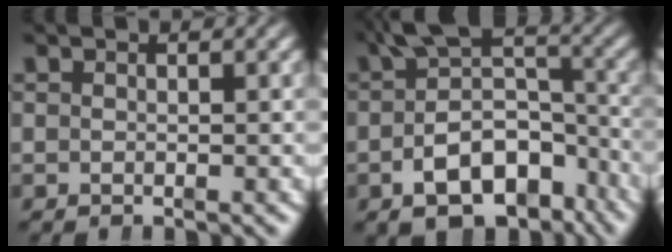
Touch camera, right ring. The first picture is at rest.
{"total": 9.1, "force": [-3.9, 5.8, 5.9], "torque": [-0.094, -0.023, -0.057]}